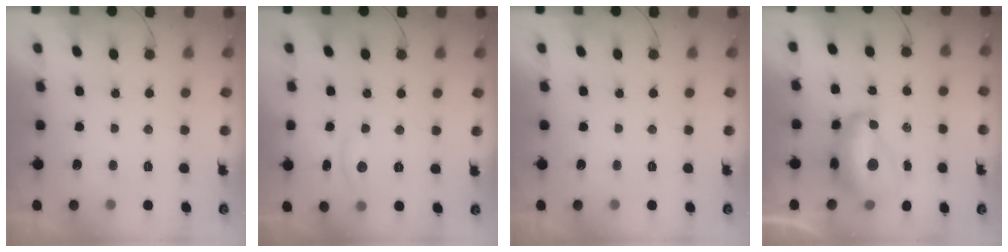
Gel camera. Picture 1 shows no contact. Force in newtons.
{"total": 4.6, "press": 4.5, "slide": 0.4}
{"total": 0.0}
{"total": 13.7, "press": 13.6, "slide": 1.6}